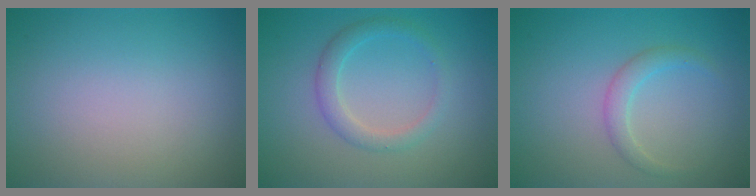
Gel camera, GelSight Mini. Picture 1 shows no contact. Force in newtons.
{"total": 2.2, "press": 2.2, "slide": 0.0}
{"total": 1.7, "press": 1.7, "slide": 0.2}